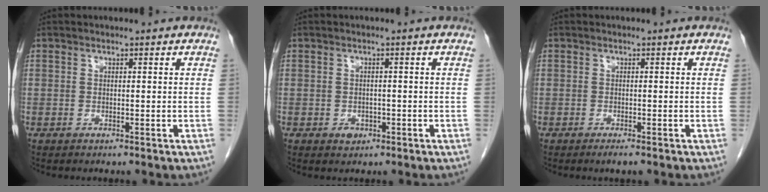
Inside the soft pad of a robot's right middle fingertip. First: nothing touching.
{"total": 1.7, "force": [-0.8, 1.3, 0.7], "torque": [-0.010, 0.004, -0.005]}
{"total": 1.3, "force": [-1.0, 0.1, 0.9], "torque": [-0.014, -0.003, -0.013]}